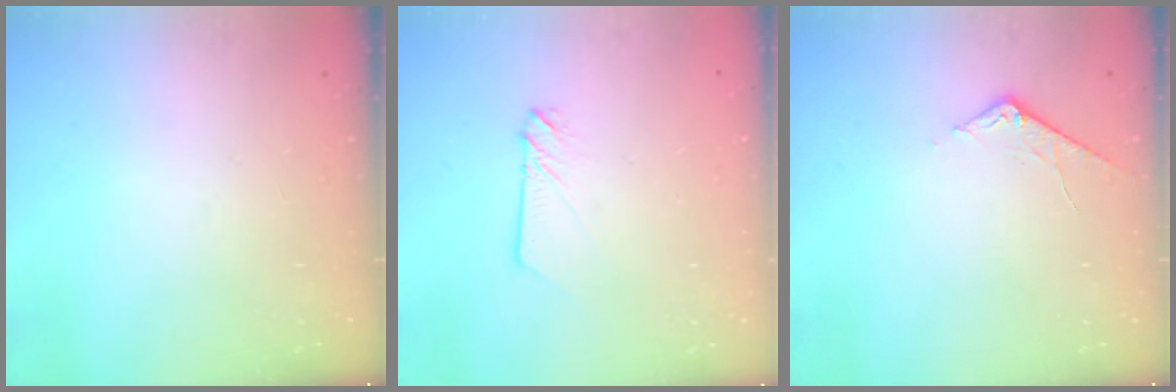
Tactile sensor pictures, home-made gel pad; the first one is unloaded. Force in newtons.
{"total": 2.5, "press": 2.5, "slide": 0.3}
{"total": 6.1, "press": 6.0, "slide": 0.7}